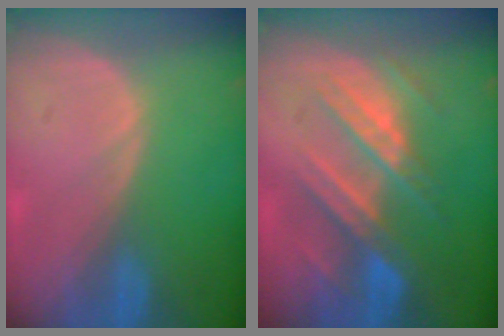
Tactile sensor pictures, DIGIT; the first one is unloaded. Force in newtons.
{"total": 8.9, "press": 8.0, "slide": 4.0}